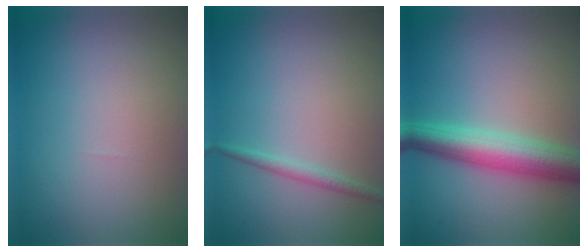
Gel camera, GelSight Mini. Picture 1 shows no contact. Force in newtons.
{"total": 1.2, "press": 1.2, "slide": 0.1}
{"total": 5.7, "press": 5.7, "slide": 0.1}